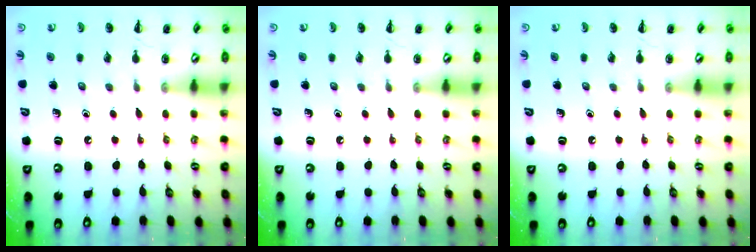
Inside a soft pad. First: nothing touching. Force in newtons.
{"total": 0.0}
{"total": 0.0}